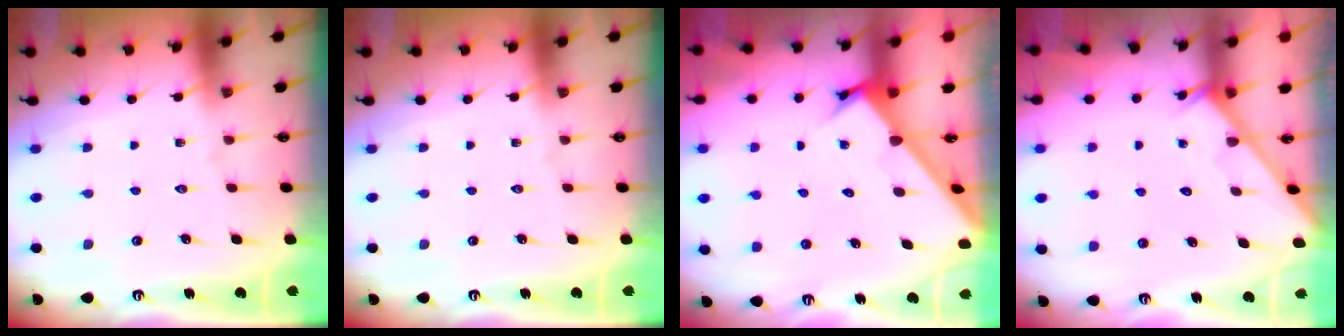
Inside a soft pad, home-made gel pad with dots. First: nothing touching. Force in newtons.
{"total": 0.0}
{"total": 2.5, "press": 2.5, "slide": 0.2}
{"total": 2.0, "press": 2.0, "slide": 0.1}